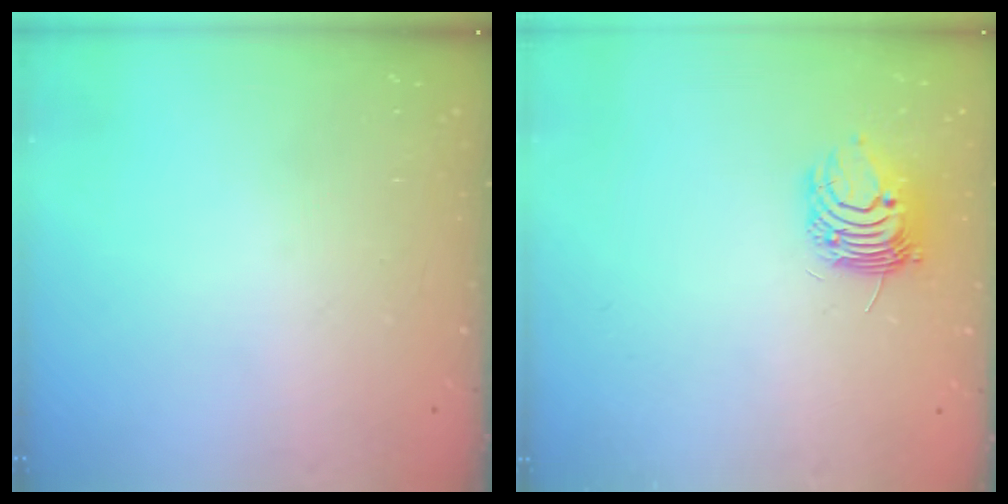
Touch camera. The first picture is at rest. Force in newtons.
{"total": 10.4, "press": 10.3, "slide": 1.1}